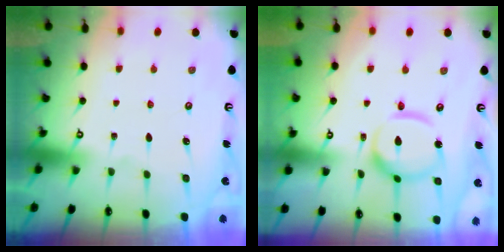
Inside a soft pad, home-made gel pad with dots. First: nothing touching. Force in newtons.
{"total": 12.7, "press": 12.6, "slide": 1.3}